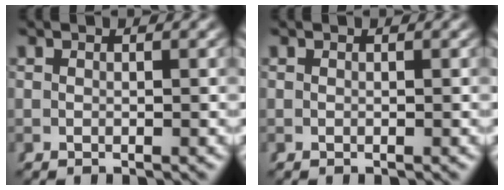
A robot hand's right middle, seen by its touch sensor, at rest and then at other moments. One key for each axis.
{"total": 0.0}